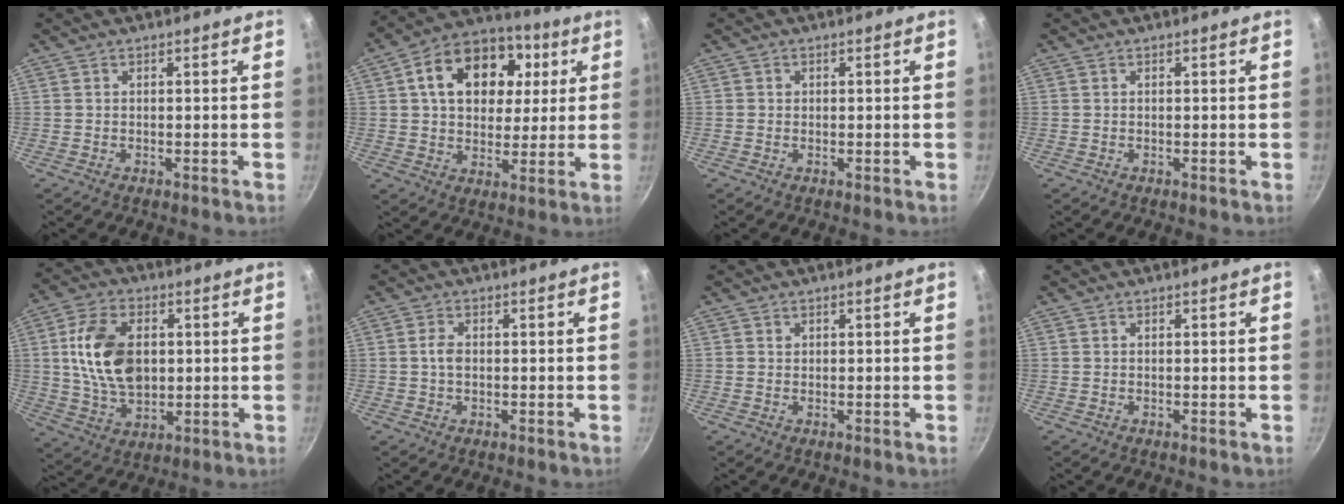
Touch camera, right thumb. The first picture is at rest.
{"total": 18.5, "force": [5.2, 13.3, 11.8], "torque": [-0.172, 0.014, 0.073]}
{"total": 0.8, "force": [0.1, 0.8, 0.1], "torque": [0.002, 0.002, 0.000]}
{"total": 0.0}
{"total": 15.2, "force": [1.9, 9.9, 11.4], "torque": [-0.189, -0.002, 0.036]}
{"total": 2.5, "force": [0.0, 1.7, 1.8], "torque": [-0.033, 0.007, -0.003]}
{"total": 1.3, "force": [0.6, 1.1, 0.3], "torque": [-0.001, 0.000, 0.010]}
{"total": 0.0}